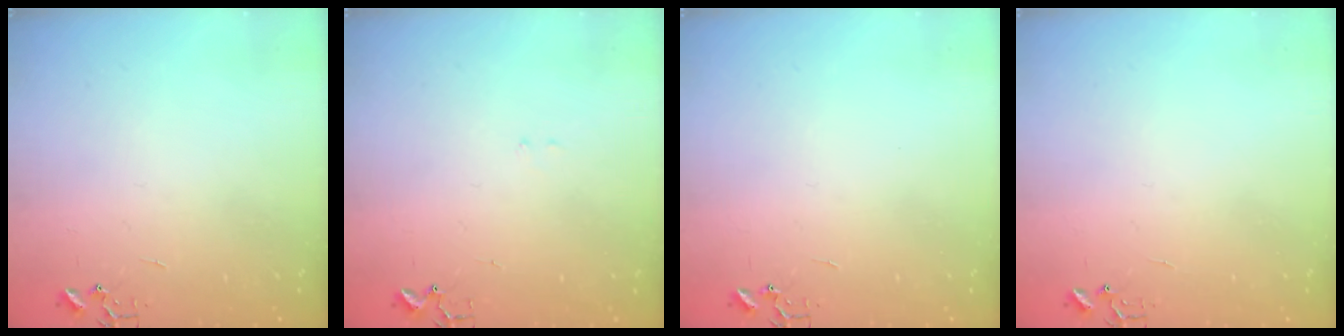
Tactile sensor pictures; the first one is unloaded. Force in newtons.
{"total": 6.8, "press": 6.8, "slide": 0.6}
{"total": 0.0}
{"total": 6.4, "press": 6.4, "slide": 0.6}